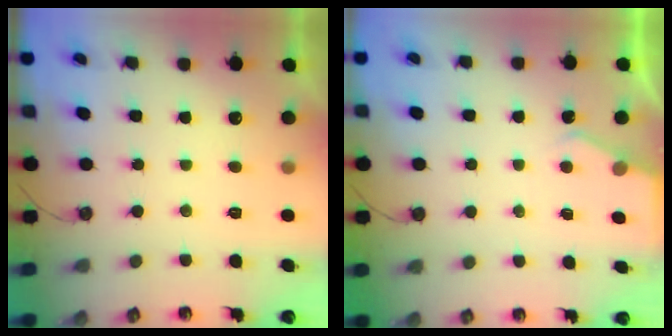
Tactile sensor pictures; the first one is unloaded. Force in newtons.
{"total": 2.6, "press": 2.6, "slide": 0.4}